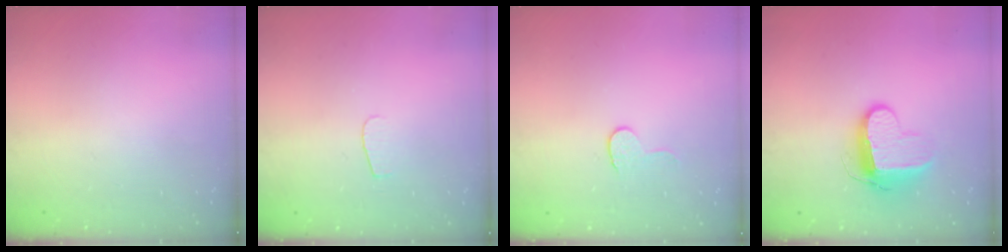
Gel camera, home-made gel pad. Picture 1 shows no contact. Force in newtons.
{"total": 4.0, "press": 4.0, "slide": 0.4}
{"total": 4.6, "press": 4.6, "slide": 0.4}
{"total": 10.4, "press": 10.4, "slide": 0.5}